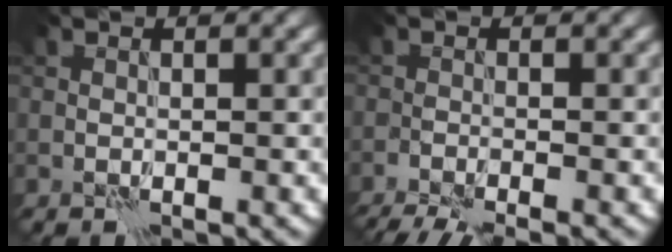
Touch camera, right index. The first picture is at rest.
{"total": 4.5, "force": [-4.0, 0.6, 2.1], "torque": [-0.038, -0.020, -0.067]}